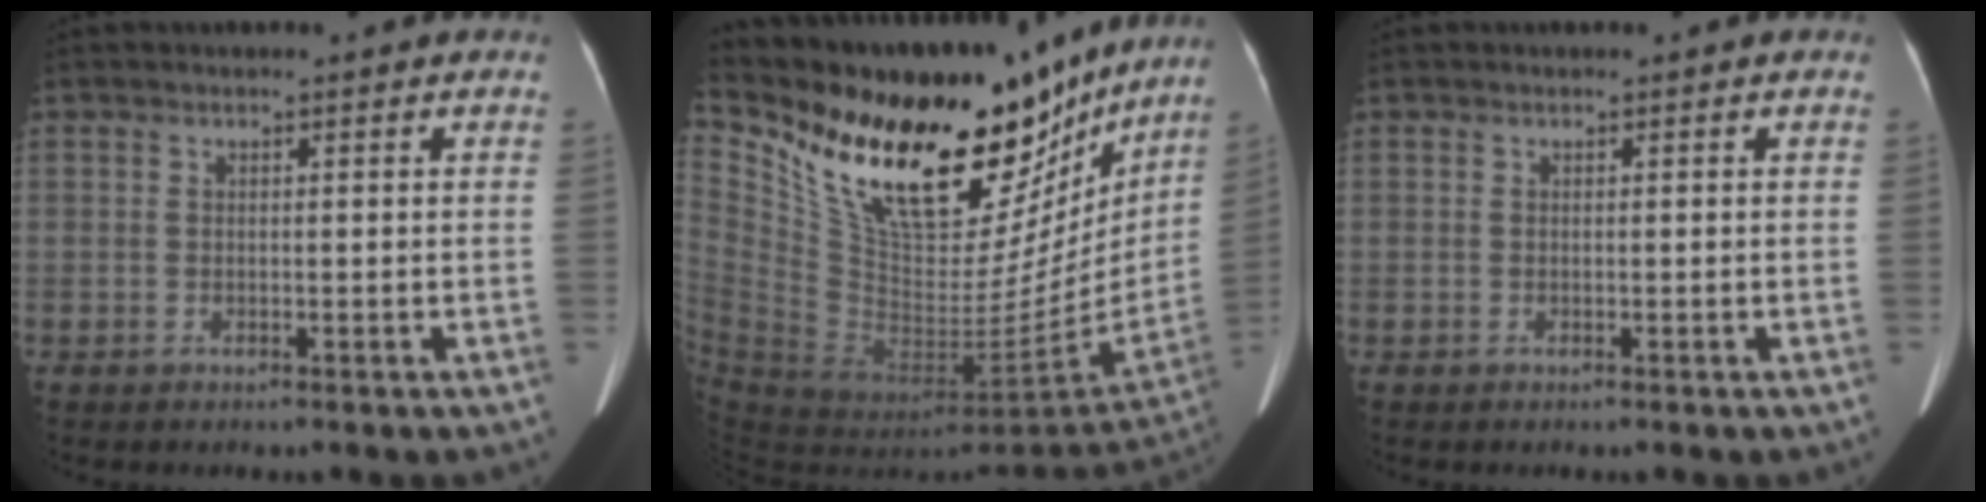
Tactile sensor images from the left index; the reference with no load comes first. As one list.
[{"total": 33.7, "force": [26.2, 12.2, 17.2], "torque": [-0.310, -0.011, 0.396]}, {"total": 0.0}]